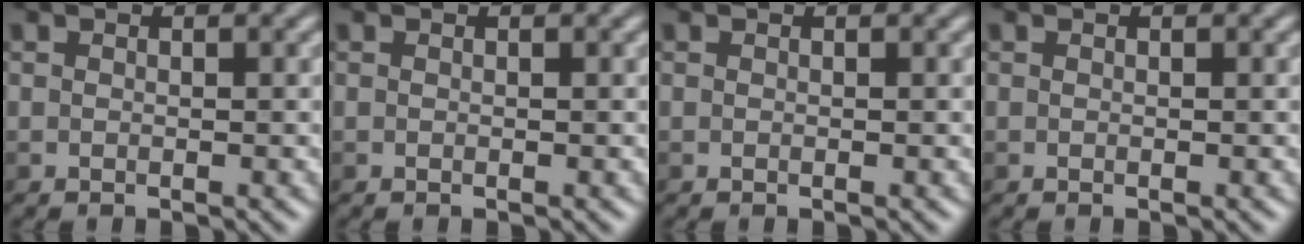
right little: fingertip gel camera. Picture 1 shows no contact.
{"total": 0.0}
{"total": 0.0}
{"total": 0.0}